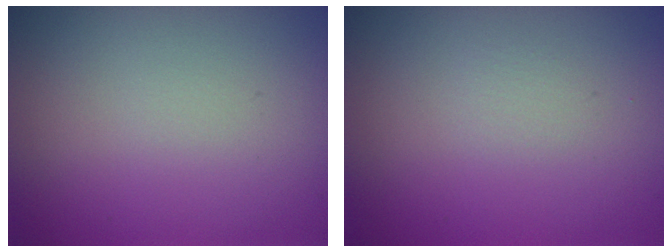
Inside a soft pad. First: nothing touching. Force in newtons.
{"total": 0.5, "press": 0.5, "slide": 0.0}